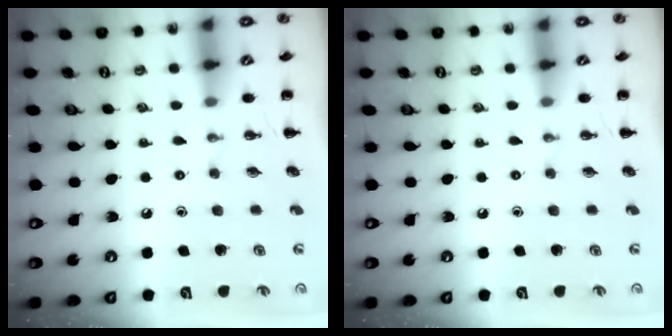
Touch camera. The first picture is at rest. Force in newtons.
{"total": 0.0}